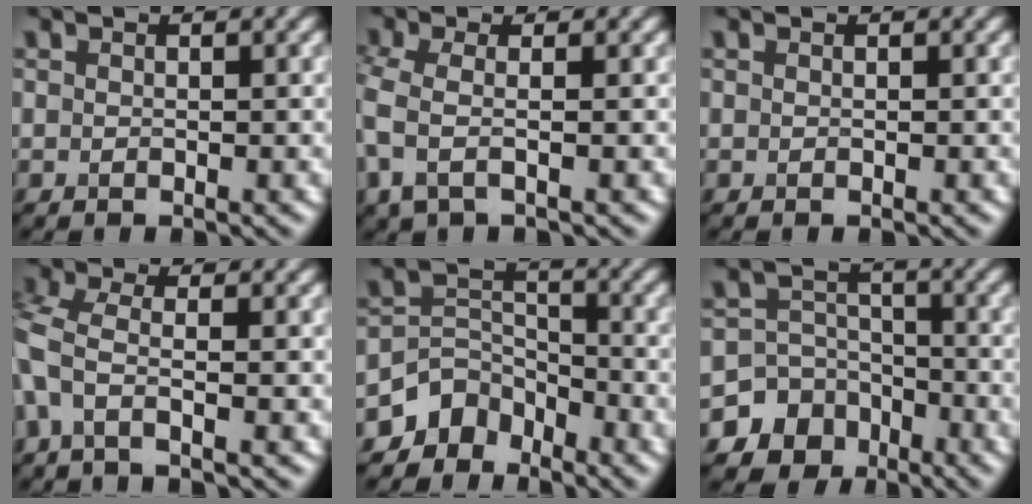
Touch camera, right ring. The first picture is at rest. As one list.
[{"total": 2.8, "force": [-0.4, 1.1, 2.5], "torque": [-0.071, -0.005, -0.015]}, {"total": 0.0}, {"total": 3.3, "force": [-0.9, 1.3, 2.9], "torque": [-0.080, 0.000, -0.031]}, {"total": 4.5, "force": [-3.6, 2.6, 0.6], "torque": [0.002, 0.001, -0.072]}, {"total": 10.2, "force": [-6.1, 8.1, 0.7], "torque": [-0.014, -0.021, -0.120]}]